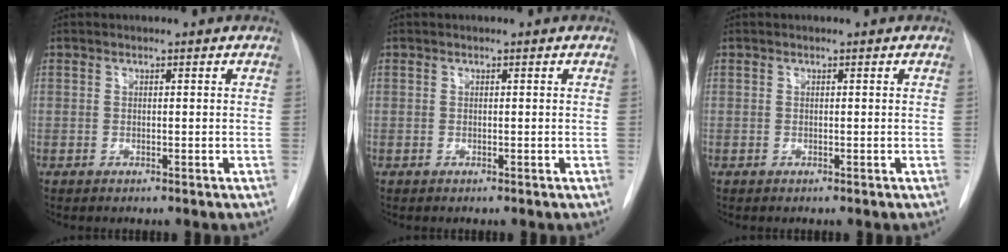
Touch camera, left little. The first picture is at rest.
{"total": 0.0}
{"total": 0.0}